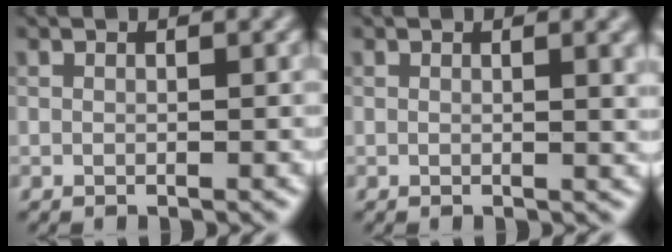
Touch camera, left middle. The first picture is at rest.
{"total": 2.4, "force": [0.7, 0.8, 2.1], "torque": [-0.017, 0.003, 0.007]}